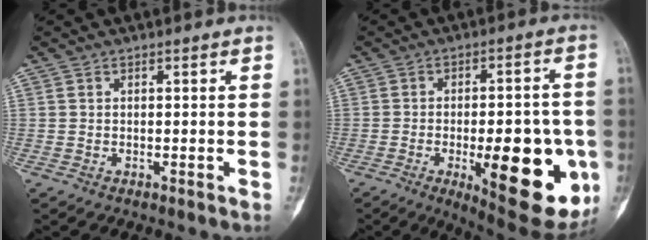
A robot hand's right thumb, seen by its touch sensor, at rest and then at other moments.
{"total": 21.9, "force": [-5.7, 8.1, 19.5], "torque": [-0.211, 0.002, -0.057]}